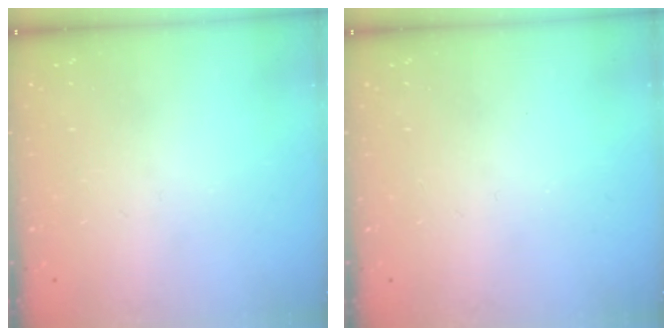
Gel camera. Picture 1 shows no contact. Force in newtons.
{"total": 0.0}